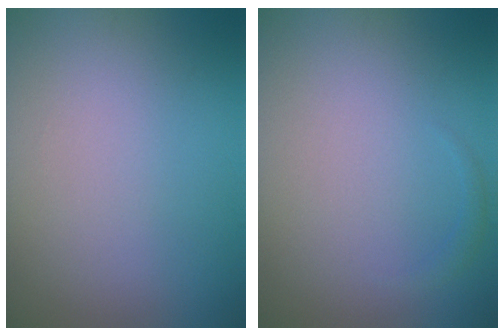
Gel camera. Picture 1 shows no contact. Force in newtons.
{"total": 0.6, "press": 0.6, "slide": 0.1}